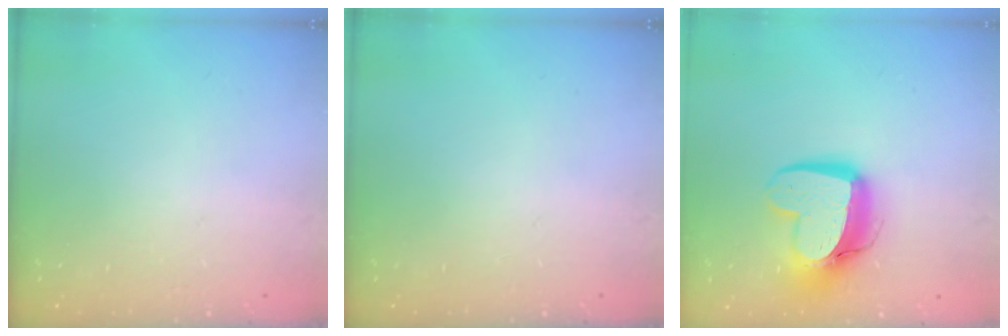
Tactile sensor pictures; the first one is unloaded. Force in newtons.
{"total": 0.0}
{"total": 15.5, "press": 15.5, "slide": 1.2}